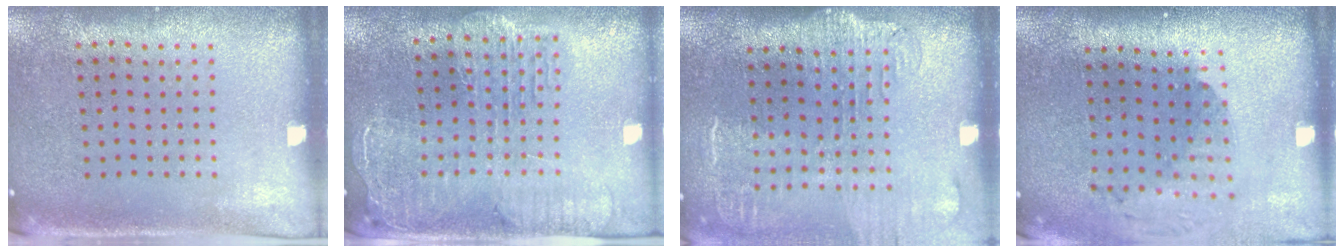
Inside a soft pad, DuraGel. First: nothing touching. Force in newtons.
{"total": 2.5, "press": 2.1, "slide": 1.3}
{"total": 1.9, "press": 1.5, "slide": 1.2}
{"total": 1.9, "press": 1.4, "slide": 1.3}